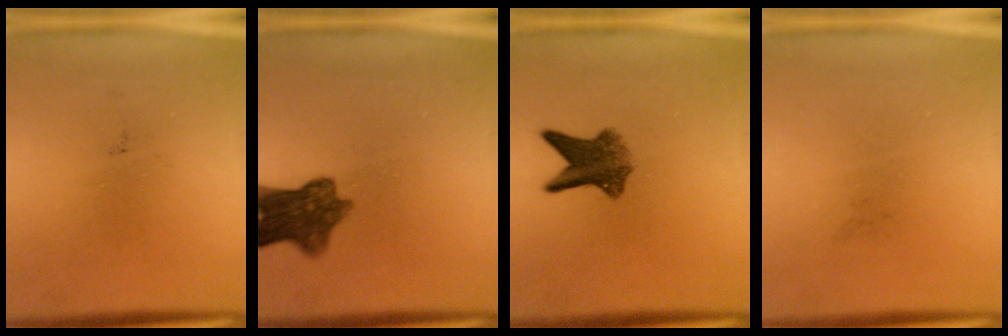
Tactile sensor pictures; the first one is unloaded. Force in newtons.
{"total": 8.0}
{"total": 6.5}
{"total": 0.0}